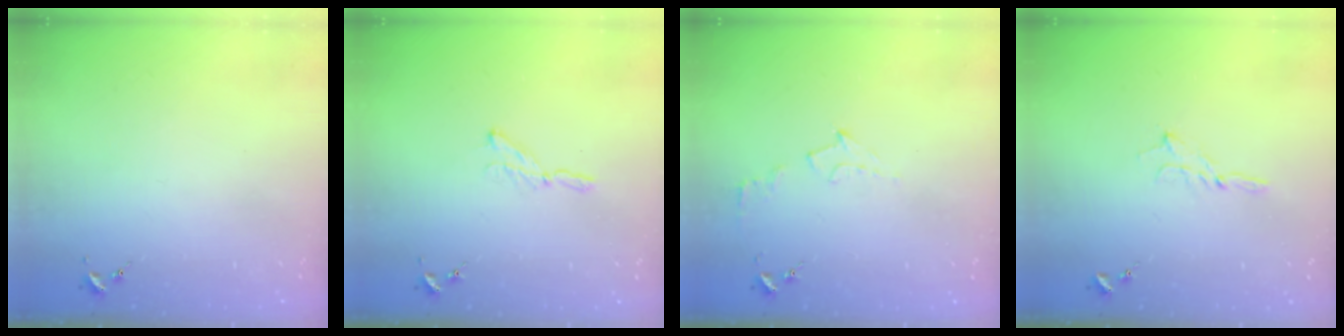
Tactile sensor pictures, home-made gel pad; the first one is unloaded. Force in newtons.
{"total": 3.9, "press": 3.9, "slide": 0.4}
{"total": 5.5, "press": 5.5, "slide": 0.7}
{"total": 2.9, "press": 2.9, "slide": 0.3}